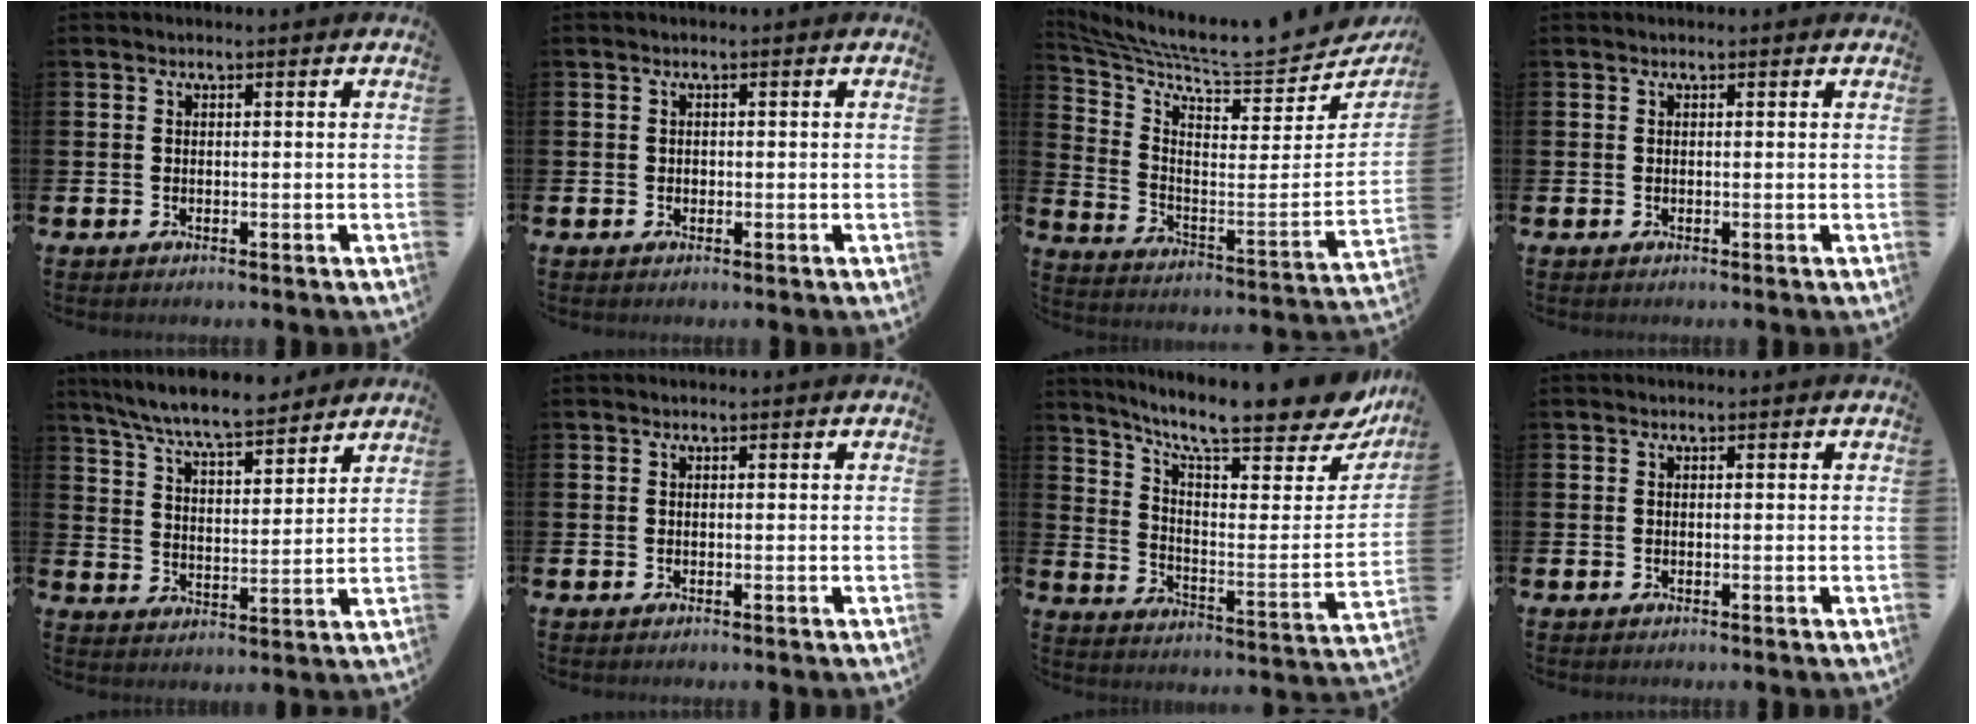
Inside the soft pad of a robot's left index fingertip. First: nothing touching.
{"total": 0.6, "force": [0.1, 0.5, 0.2], "torque": [-0.004, 0.005, 0.000]}
{"total": 8.3, "force": [7.5, 1.4, 3.3], "torque": [-0.091, -0.083, 0.120]}
{"total": 0.0}
{"total": 7.8, "force": [7.3, 0.6, 2.6], "torque": [-0.083, -0.044, 0.131]}
{"total": 0.0}
{"total": 11.4, "force": [9.9, 2.3, 5.2], "torque": [-0.098, -0.090, 0.160]}
{"total": 0.0}